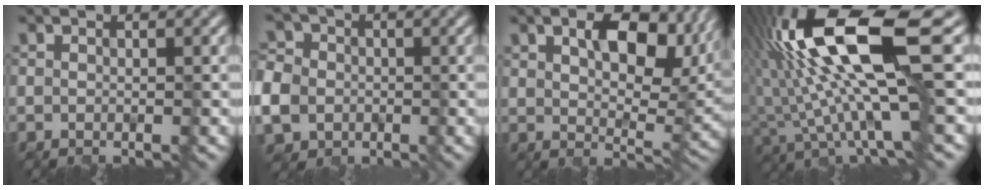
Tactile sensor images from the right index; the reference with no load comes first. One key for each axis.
{"total": 6.7, "fx": -1.7, "fy": 5.9, "fz": 2.5, "tx": -0.063, "ty": -0.006, "tz": -0.057}
{"total": 9.5, "fx": 4.1, "fy": 4.9, "fz": 7.1, "tx": -0.117, "ty": 0.001, "tz": 0.072}
{"total": 11.9, "fx": 2.4, "fy": 3.0, "fz": 11.3, "tx": -0.212, "ty": 0.005, "tz": 0.050}